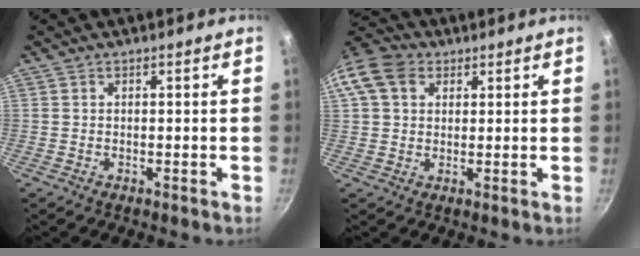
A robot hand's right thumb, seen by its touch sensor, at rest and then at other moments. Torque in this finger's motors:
{"motor_torque": [0.17, 0.17, 0.47, -0.41, 0.25]}